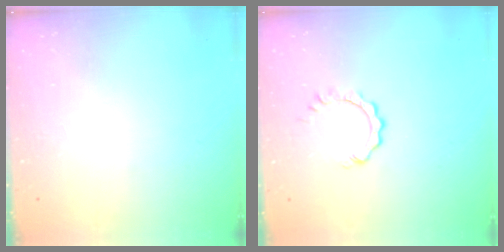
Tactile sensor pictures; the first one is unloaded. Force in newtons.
{"total": 2.9, "press": 2.8, "slide": 0.3}